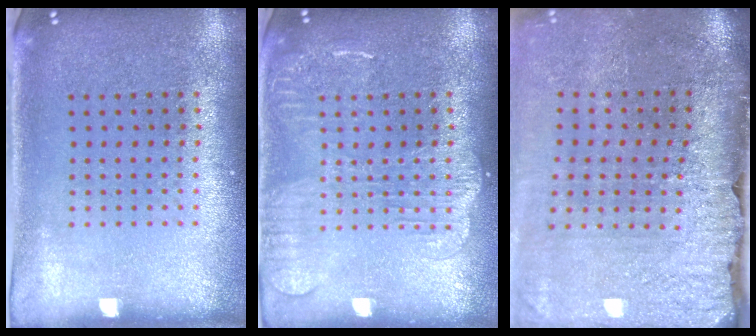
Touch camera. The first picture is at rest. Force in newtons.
{"total": 2.8, "press": 2.8, "slide": 0.3}
{"total": 4.3, "press": 3.5, "slide": 2.5}